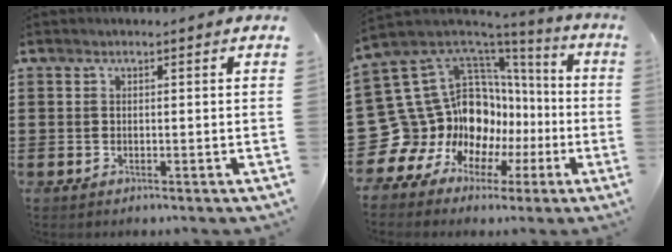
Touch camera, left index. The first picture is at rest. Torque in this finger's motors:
{"motor_torque": [1.15, 0.93, 0.29, 0.02]}